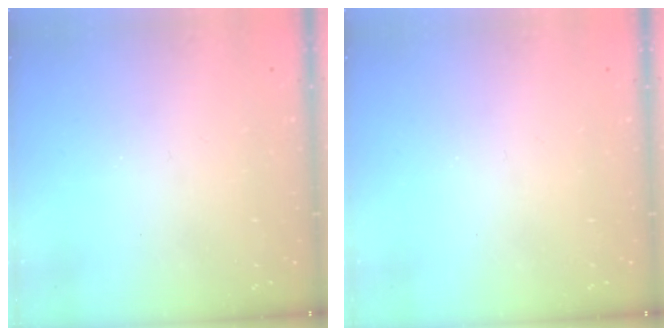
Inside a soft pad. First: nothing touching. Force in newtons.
{"total": 0.0}